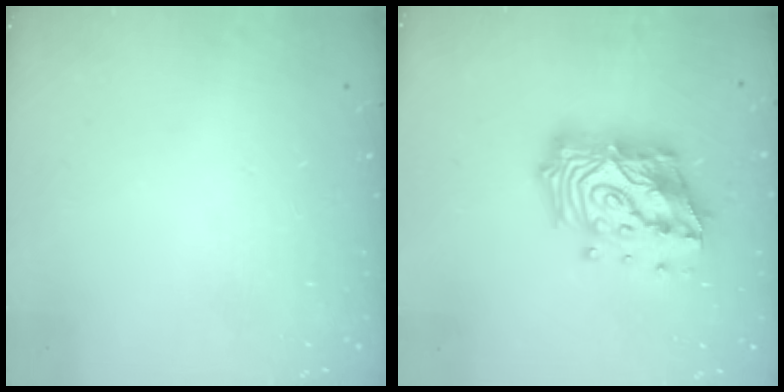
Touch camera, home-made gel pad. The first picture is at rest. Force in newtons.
{"total": 25.6, "press": 25.5, "slide": 2.2}